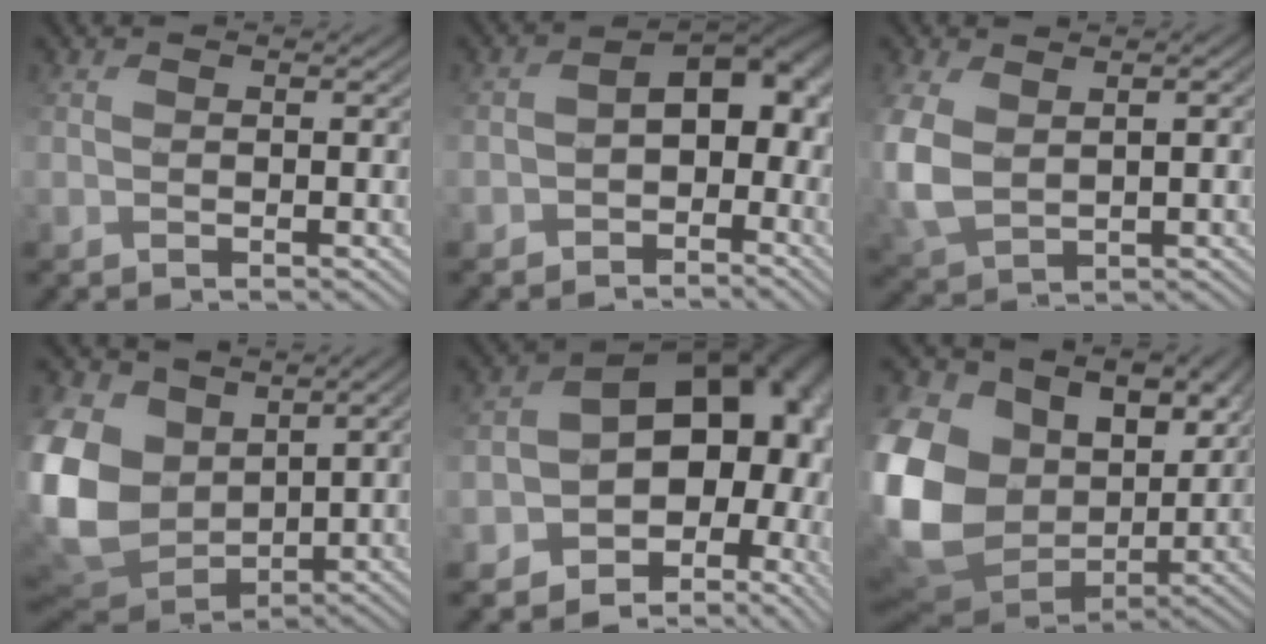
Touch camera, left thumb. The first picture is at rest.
{"total": 6.9, "force": [-1.8, 4.2, 5.2], "torque": [-0.071, -0.001, -0.039]}
{"total": 7.7, "force": [1.0, 4.8, 5.9], "torque": [-0.157, -0.005, 0.029]}
{"total": 14.8, "force": [2.8, 11.3, 9.2], "torque": [-0.278, -0.012, 0.057]}
{"total": 16.4, "force": [-1.2, 11.6, 11.6], "torque": [-0.136, -0.028, 0.020]}
{"total": 19.5, "force": [3.0, 14.9, 12.1], "torque": [-0.313, -0.014, 0.090]}